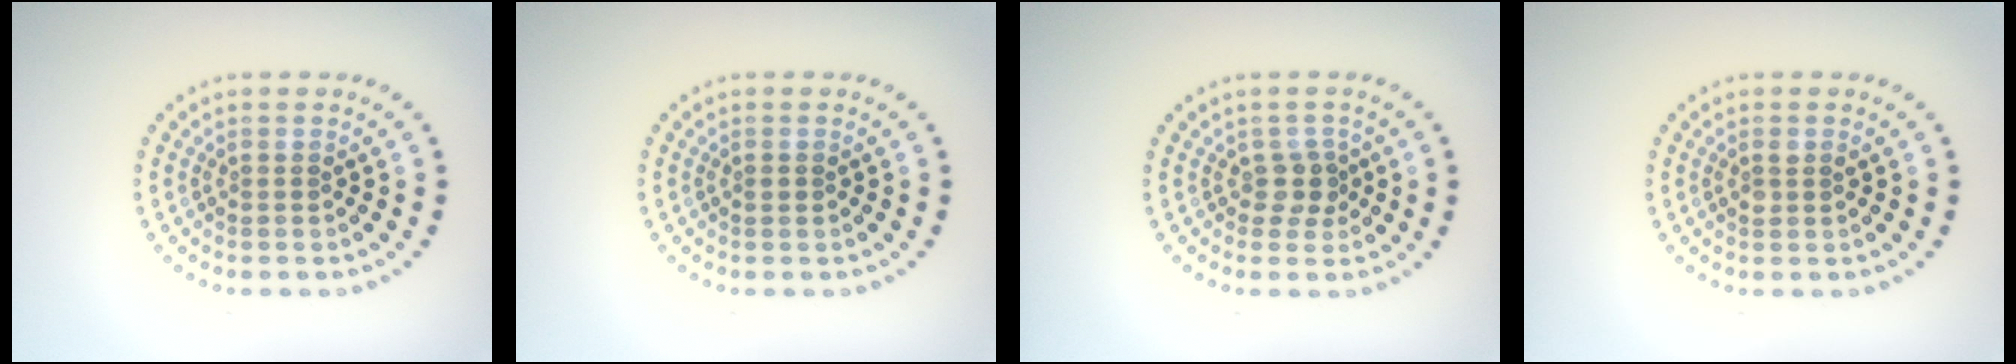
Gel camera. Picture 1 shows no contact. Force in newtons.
{"total": 0.5, "press": 0.5, "slide": 0.2}
{"total": 1.7, "press": 1.4, "slide": 1.0}
{"total": 1.1, "press": 1.0, "slide": 0.4}